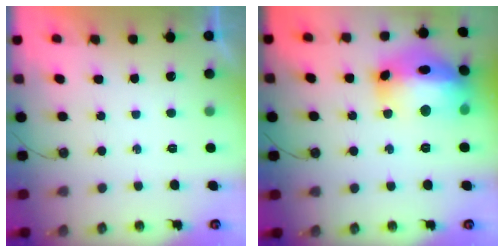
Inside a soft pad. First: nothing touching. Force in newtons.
{"total": 21.4, "press": 21.3, "slide": 2.4}